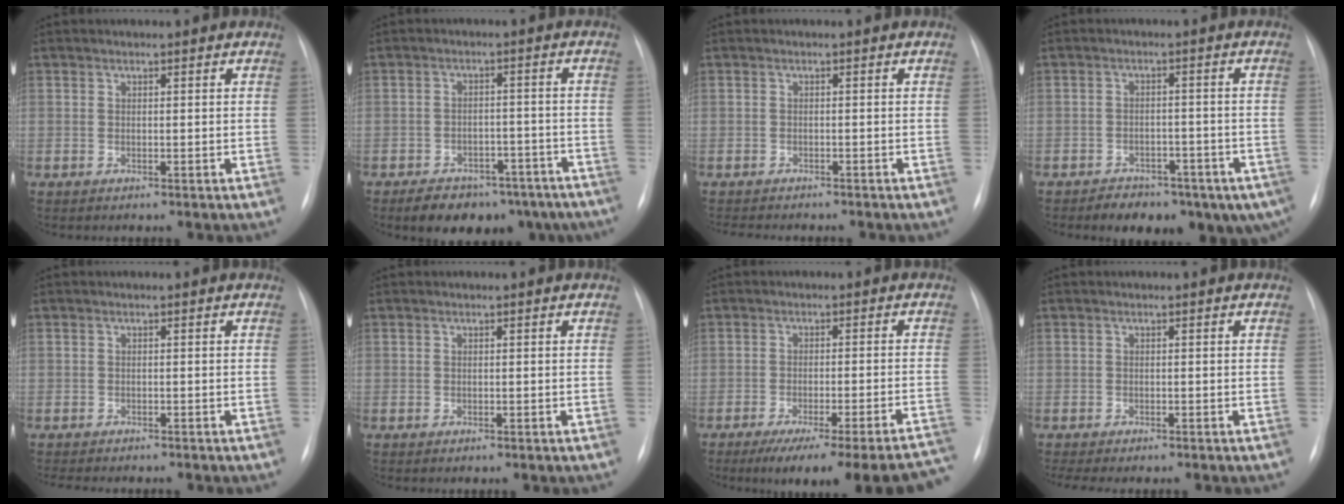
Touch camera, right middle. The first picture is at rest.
{"total": 13.0, "force": [-9.9, 6.8, 5.0], "torque": [-0.054, 0.019, -0.124]}
{"total": 6.3, "force": [-5.6, 1.7, 2.5], "torque": [-0.035, -0.004, -0.074]}
{"total": 12.8, "force": [-9.4, 6.8, 5.2], "torque": [-0.046, 0.024, -0.119]}
{"total": 6.2, "force": [-5.3, 1.6, 2.7], "torque": [-0.035, -0.006, -0.071]}
{"total": 0.0}
{"total": 20.4, "force": [-18.0, 0.8, 9.6], "torque": [-0.057, -0.006, -0.227]}
{"total": 4.4, "force": [-3.8, 1.1, 2.0], "torque": [-0.024, -0.002, -0.050]}